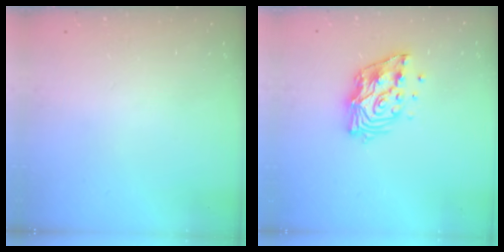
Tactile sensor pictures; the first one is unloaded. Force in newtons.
{"total": 13.0, "press": 12.9, "slide": 1.1}